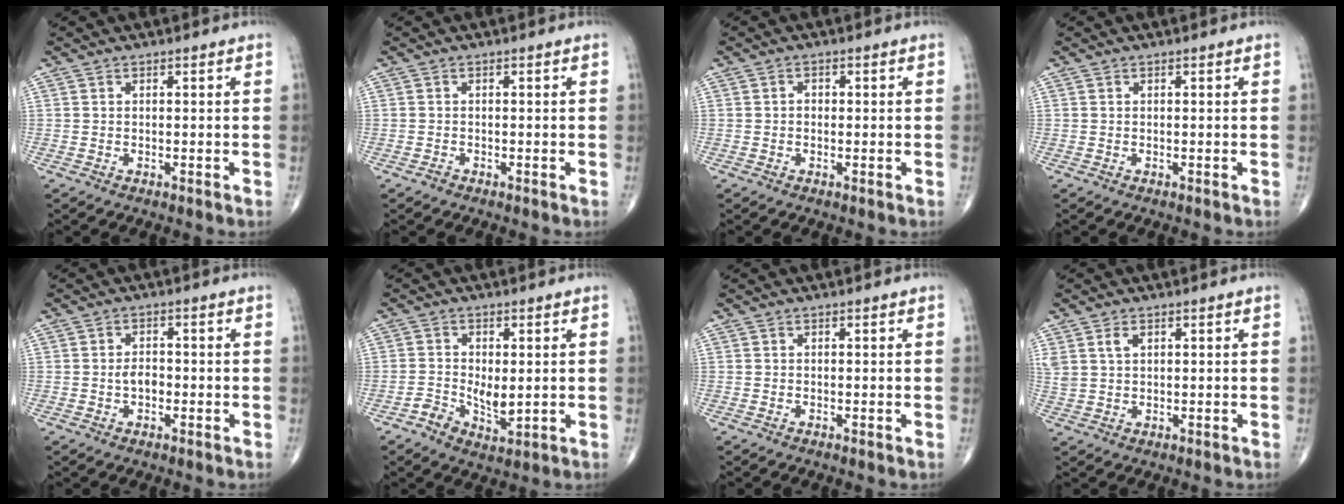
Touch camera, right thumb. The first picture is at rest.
{"total": 0.6, "force": [-0.5, 0.4, 0.1], "torque": [-0.002, 0.000, -0.015]}
{"total": 1.2, "force": [0.0, 1.0, 0.7], "torque": [-0.006, 0.005, -0.003]}
{"total": 0.0}
{"total": 3.0, "force": [-0.7, 1.9, 2.2], "torque": [-0.029, 0.007, -0.016]}
{"total": 5.6, "force": [-0.7, 3.4, 4.4], "torque": [-0.067, 0.000, -0.008]}
{"total": 0.0}
{"total": 3.8, "force": [1.7, 2.3, 2.5], "torque": [-0.057, 0.002, 0.043]}